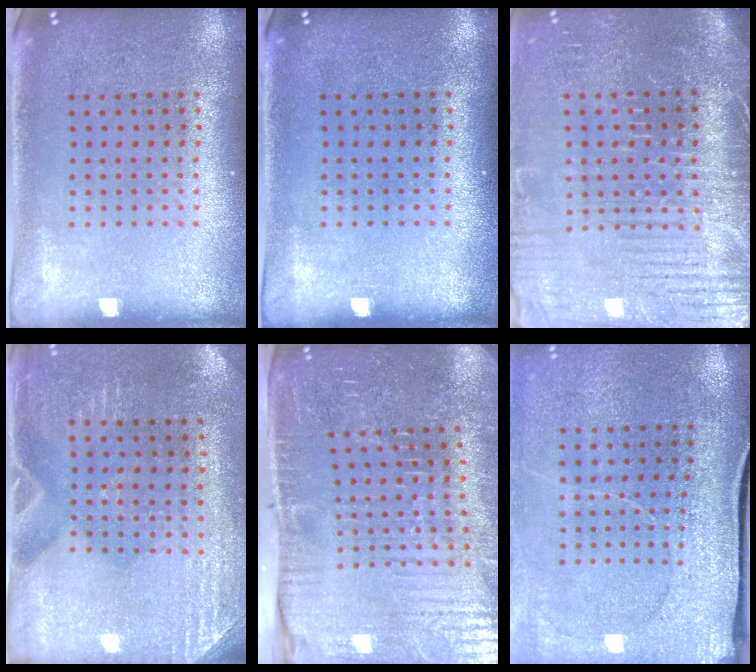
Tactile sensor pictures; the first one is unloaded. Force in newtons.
{"total": 0.0}
{"total": 4.2, "press": 3.9, "slide": 1.6}
{"total": 2.9, "press": 2.6, "slide": 1.1}
{"total": 4.7, "press": 4.6, "slide": 1.1}
{"total": 3.0, "press": 2.8, "slide": 1.1}